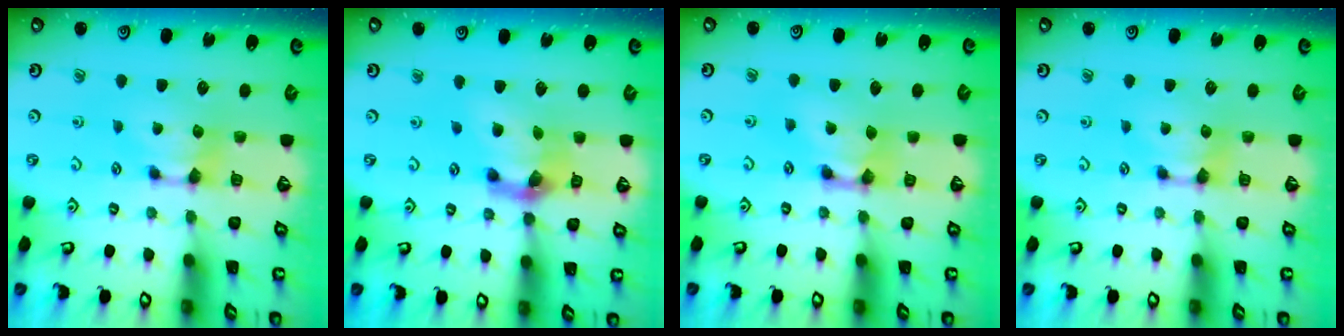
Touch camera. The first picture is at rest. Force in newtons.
{"total": 6.8, "press": 6.3, "slide": 2.4}
{"total": 2.5, "press": 2.5, "slide": 0.2}
{"total": 0.0}